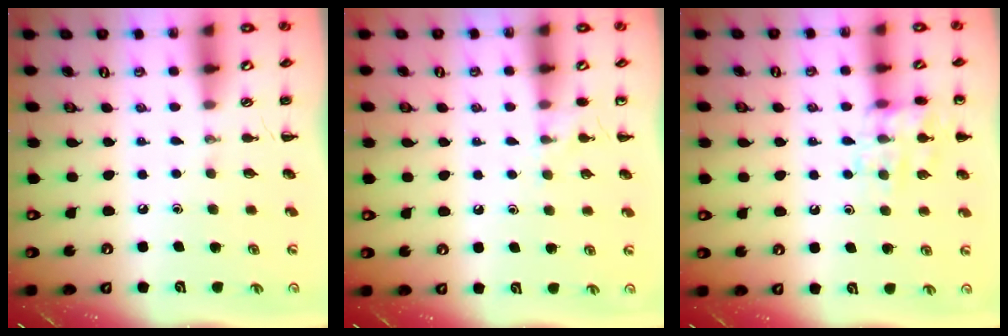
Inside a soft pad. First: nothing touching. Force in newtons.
{"total": 5.7, "press": 5.5, "slide": 1.6}
{"total": 12.7, "press": 12.7, "slide": 0.7}